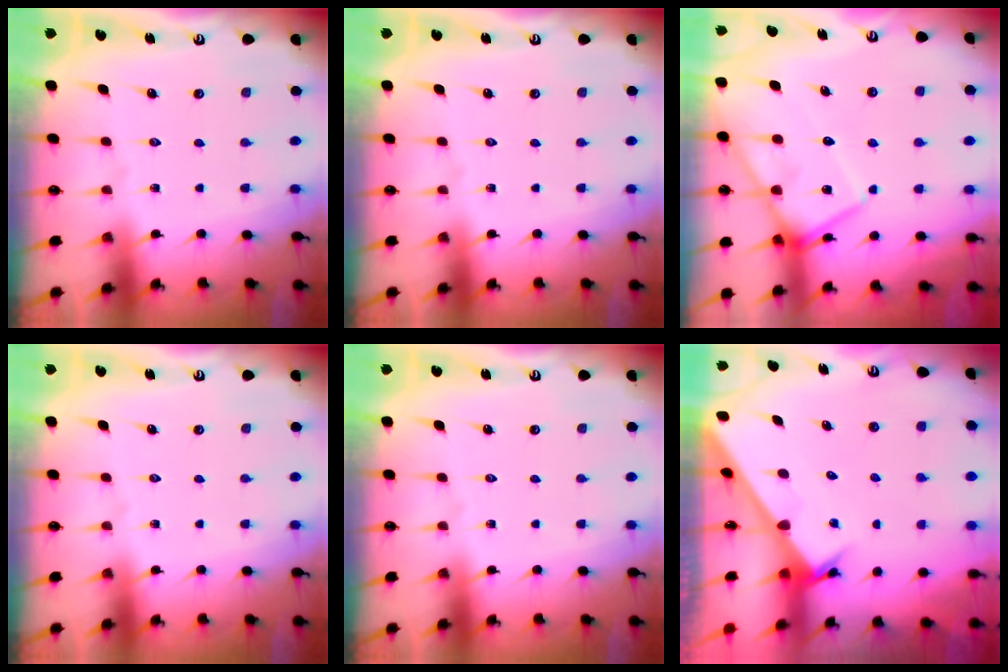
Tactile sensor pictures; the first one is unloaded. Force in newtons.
{"total": 0.0}
{"total": 12.2, "press": 12.1, "slide": 0.7}
{"total": 0.0}
{"total": 0.0}
{"total": 2.8, "press": 2.8, "slide": 0.0}